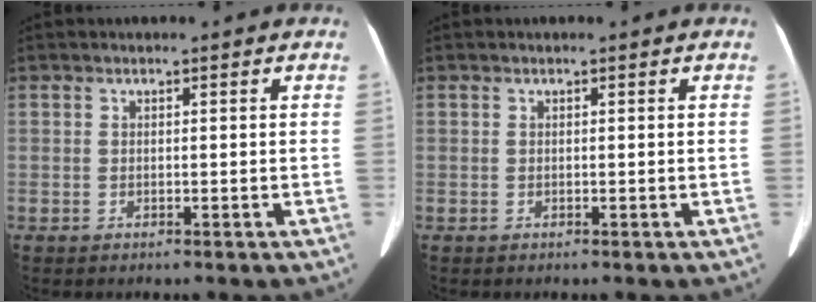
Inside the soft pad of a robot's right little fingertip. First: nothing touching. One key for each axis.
{"total": 0.0}